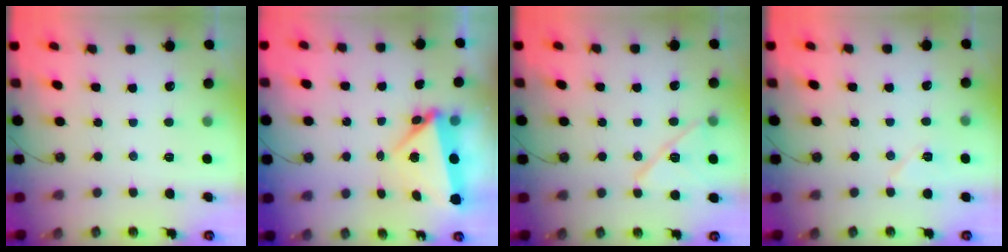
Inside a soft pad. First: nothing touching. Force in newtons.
{"total": 5.8, "press": 5.6, "slide": 1.6}
{"total": 12.4, "press": 12.4, "slide": 0.8}
{"total": 5.7, "press": 4.3, "slide": 3.7}